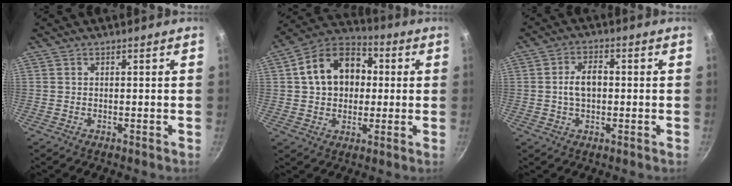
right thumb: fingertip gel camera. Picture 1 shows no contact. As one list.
[{"total": 15.5, "force": [2.4, 11.7, 9.9], "torque": [-0.135, 0.031, 0.025]}, {"total": 5.6, "force": [-0.1, 3.4, 4.5], "torque": [-0.066, 0.013, -0.006]}]